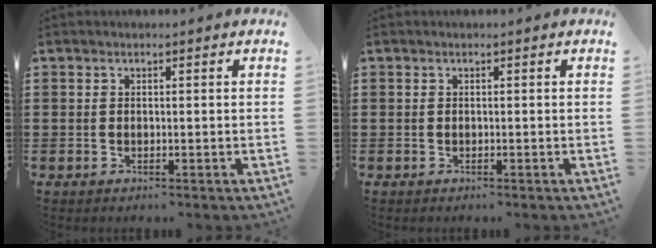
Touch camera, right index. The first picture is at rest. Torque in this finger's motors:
{"motor_torque": [0.03, -0.26, 0.01, 0.01]}